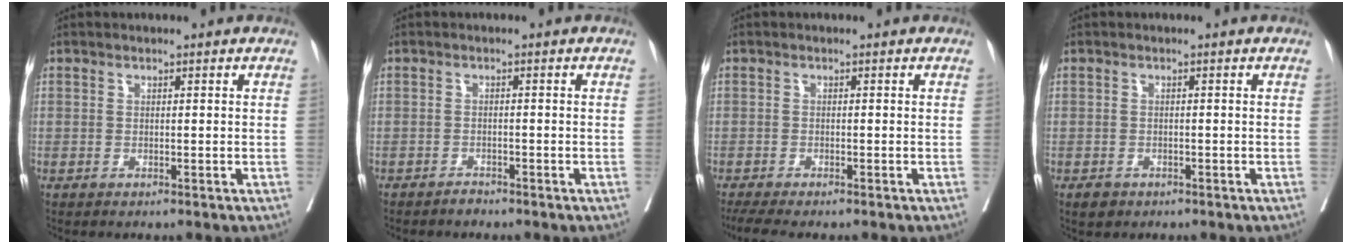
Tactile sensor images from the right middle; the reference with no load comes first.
{"total": 1.1, "force": [-1.1, 0.2, 0.1], "torque": [-0.004, 0.000, -0.018]}
{"total": 4.8, "force": [-4.1, 0.3, 2.6], "torque": [-0.036, -0.011, -0.066]}
{"total": 1.6, "force": [-1.1, 1.1, 0.6], "torque": [-0.011, 0.002, -0.012]}